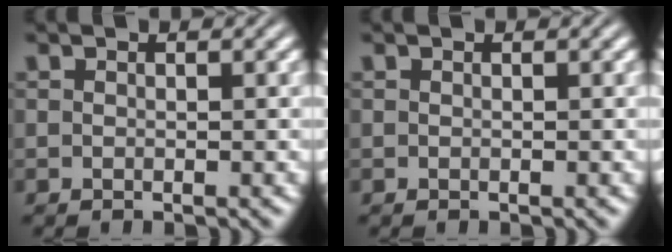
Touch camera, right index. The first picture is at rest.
{"total": 0.0}